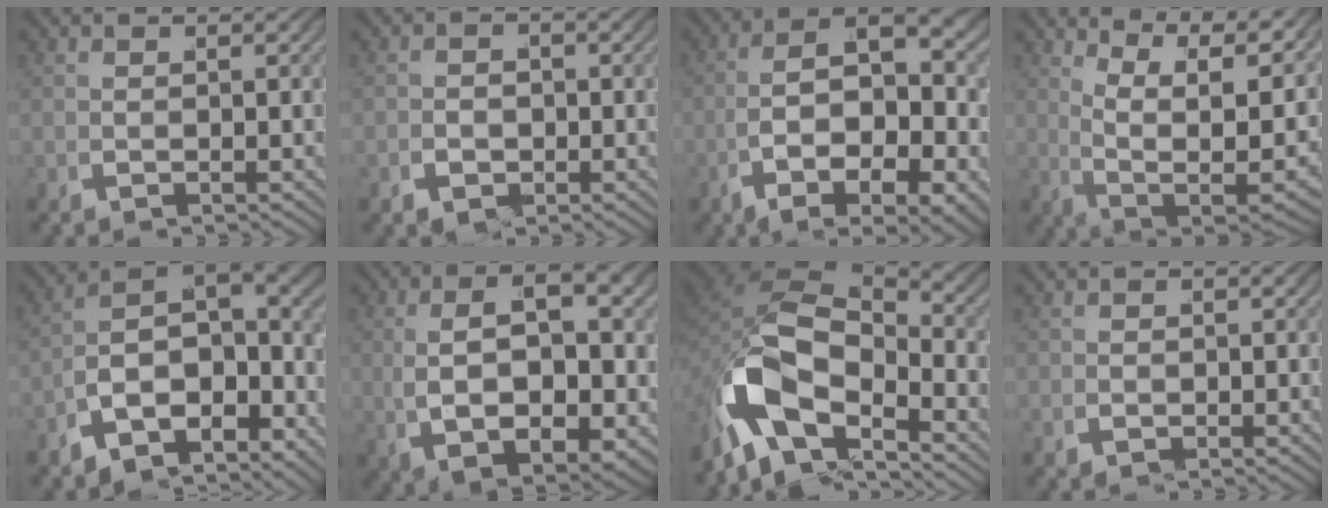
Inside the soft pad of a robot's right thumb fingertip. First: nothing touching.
{"total": 2.1, "force": [-1.1, 1.7, 0.7], "torque": [-0.003, -0.003, -0.018]}
{"total": 12.2, "force": [-1.0, 7.2, 9.7], "torque": [-0.171, -0.033, -0.007]}
{"total": 13.1, "force": [2.4, 7.5, 10.5], "torque": [-0.180, -0.039, 0.062]}
{"total": 12.9, "force": [-1.1, 8.7, 9.5], "torque": [-0.187, -0.033, -0.018]}
{"total": 9.0, "force": [0.7, 5.1, 7.3], "torque": [-0.129, -0.007, 0.022]}
{"total": 12.8, "force": [-1.1, 8.4, 9.6], "torque": [-0.235, -0.035, -0.007]}
{"total": 0.6, "force": [-0.3, 0.6, 0.0], "torque": [0.002, -0.001, -0.006]}